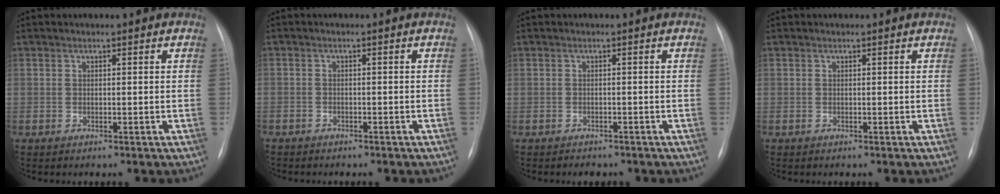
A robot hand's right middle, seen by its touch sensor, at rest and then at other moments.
{"total": 2.7, "force": [-2.2, 1.3, 1.0], "torque": [-0.016, -0.001, -0.019]}
{"total": 2.0, "force": [-1.8, 1.0, 0.4], "torque": [-0.009, -0.001, -0.020]}
{"total": 0.0}